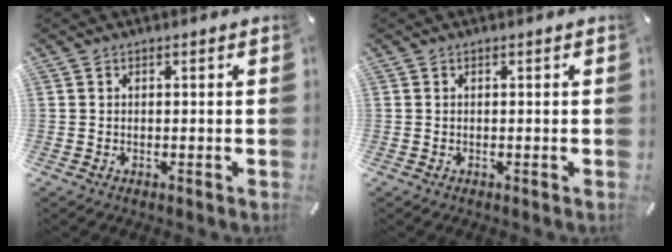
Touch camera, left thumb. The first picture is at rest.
{"total": 0.0}